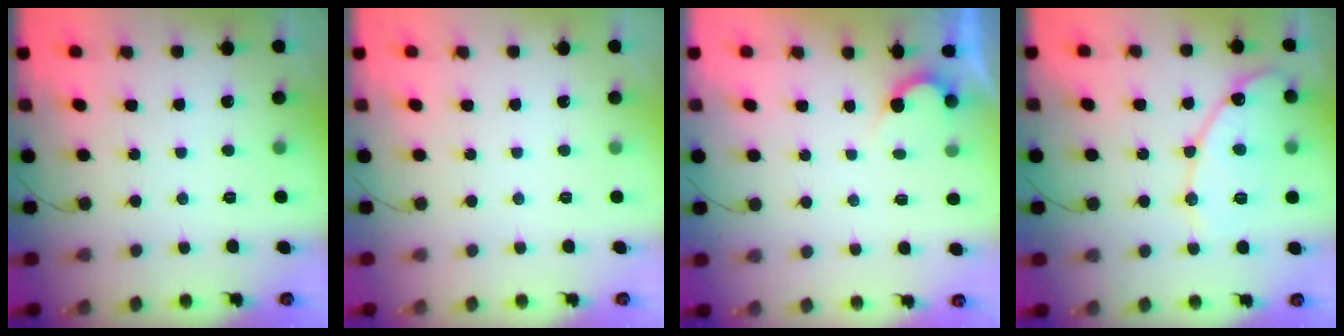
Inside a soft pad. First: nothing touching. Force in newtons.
{"total": 0.0}
{"total": 2.3, "press": 2.3, "slide": 0.1}
{"total": 12.8, "press": 12.8, "slide": 1.1}